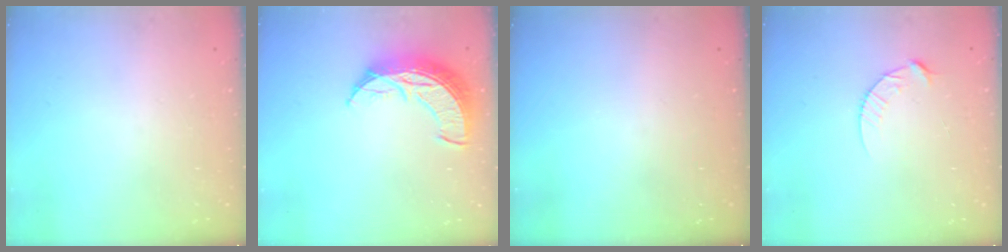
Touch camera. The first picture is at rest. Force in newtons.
{"total": 11.2, "press": 11.1, "slide": 0.9}
{"total": 0.0}
{"total": 6.6, "press": 6.6, "slide": 0.7}